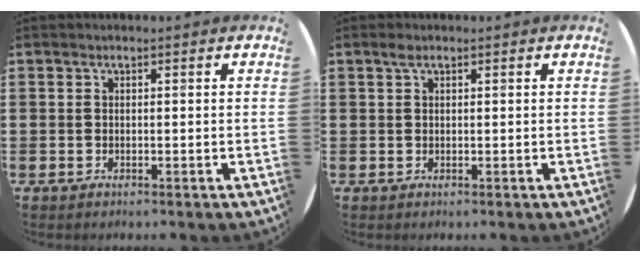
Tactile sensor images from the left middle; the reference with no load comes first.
{"total": 0.8, "force": [0.5, 0.4, 0.5], "torque": [-0.004, 0.000, 0.008]}